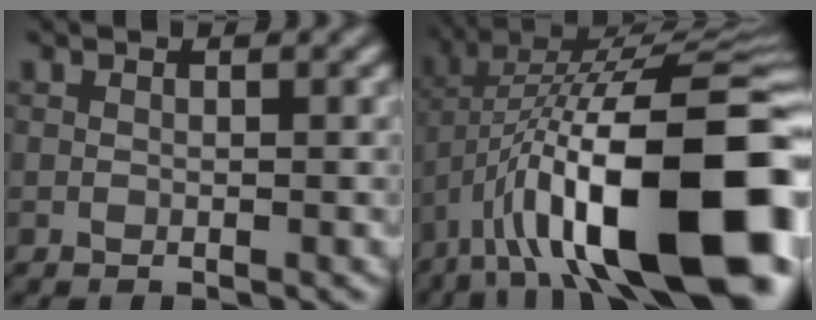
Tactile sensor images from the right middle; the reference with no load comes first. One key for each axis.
{"total": 18.3, "fx": -5.4, "fy": 6.6, "fz": 16.2, "tx": -0.271, "ty": 0.037, "tz": -0.091}